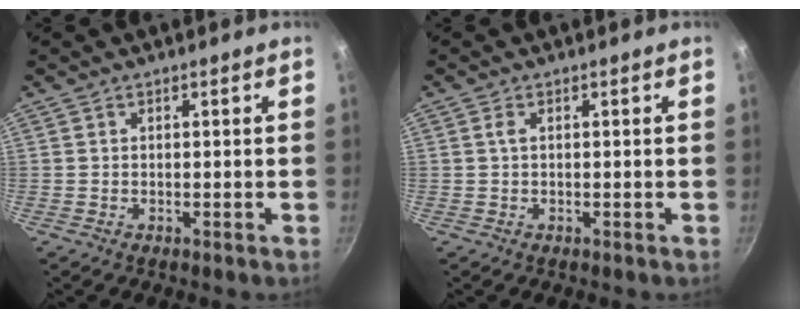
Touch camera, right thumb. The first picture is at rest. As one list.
[{"total": 1.0, "force": [0.2, 0.4, 0.9], "torque": [-0.019, 0.001, 0.002]}]